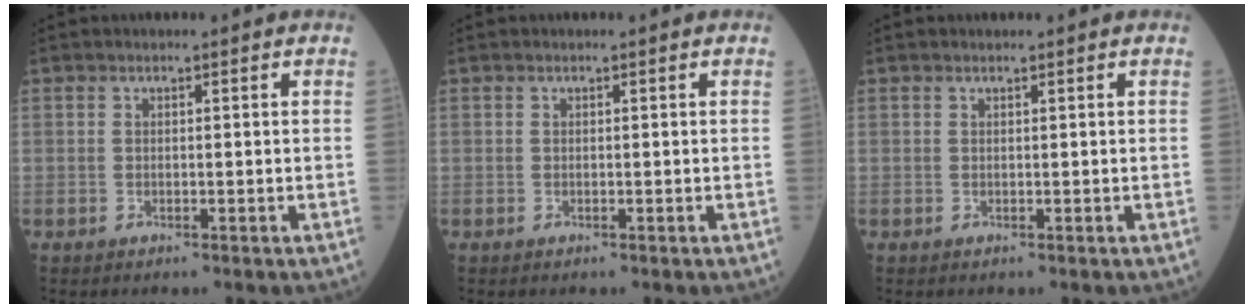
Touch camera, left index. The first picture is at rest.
{"total": 0.0}
{"total": 0.0}